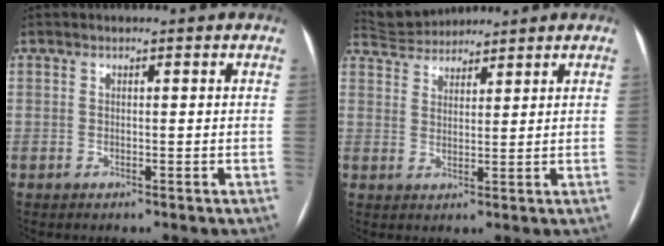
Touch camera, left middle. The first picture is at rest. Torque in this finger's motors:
{"motor_torque": [-0.14, 0.04, -0.11, -0.02]}